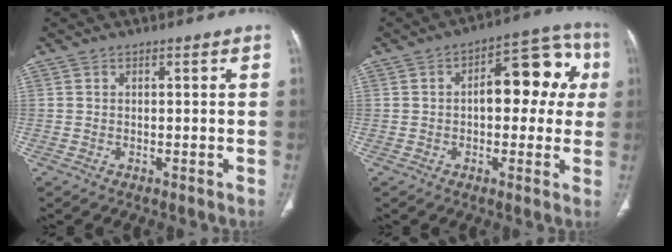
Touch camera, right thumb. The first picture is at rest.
{"total": 14.0, "force": [1.7, 7.4, 11.8], "torque": [-0.109, 0.041, 0.019]}